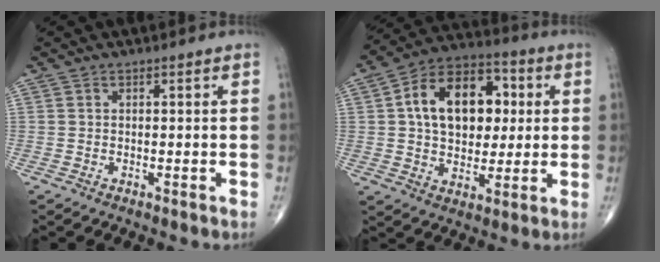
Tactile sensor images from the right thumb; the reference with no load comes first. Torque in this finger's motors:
{"motor_torque": [-0.13, 0.71, 0.76, 0.48, 0.15]}